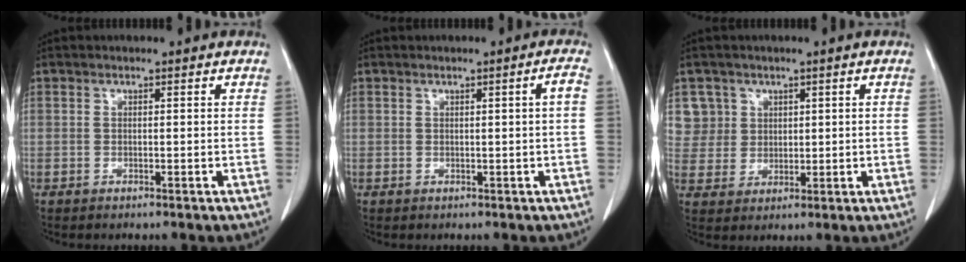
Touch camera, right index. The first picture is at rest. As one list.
[{"total": 1.6, "force": [0.1, -0.3, 1.6], "torque": [-0.023, 0.002, 0.003]}, {"total": 5.5, "force": [2.5, 4.9, -0.5], "torque": [0.023, 0.008, 0.054]}]